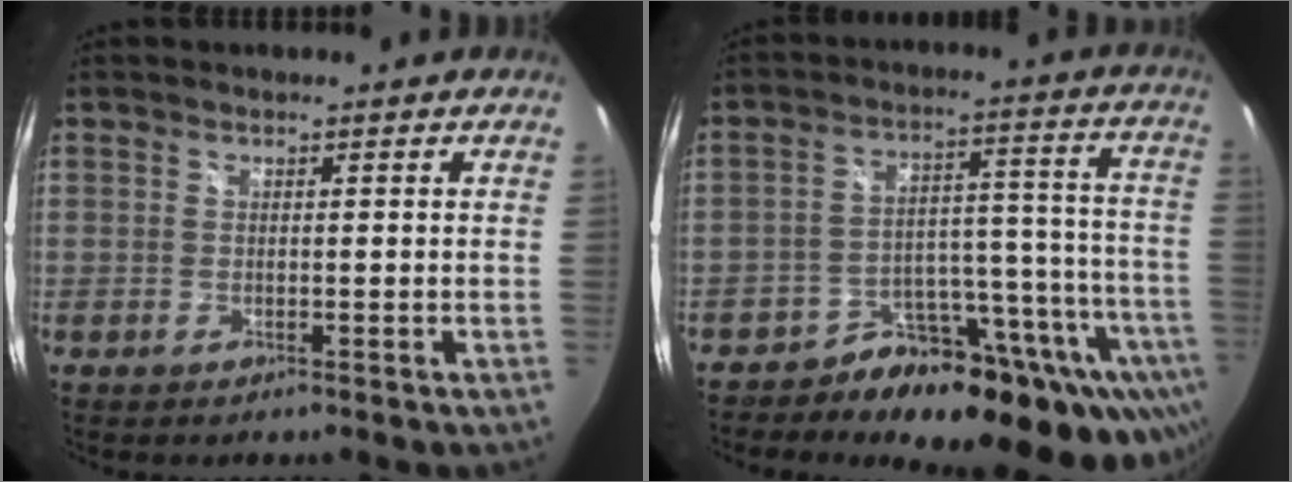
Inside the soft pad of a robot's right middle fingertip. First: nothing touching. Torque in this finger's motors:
{"motor_torque": [1.08, -1.06, 0.39, 0.13]}